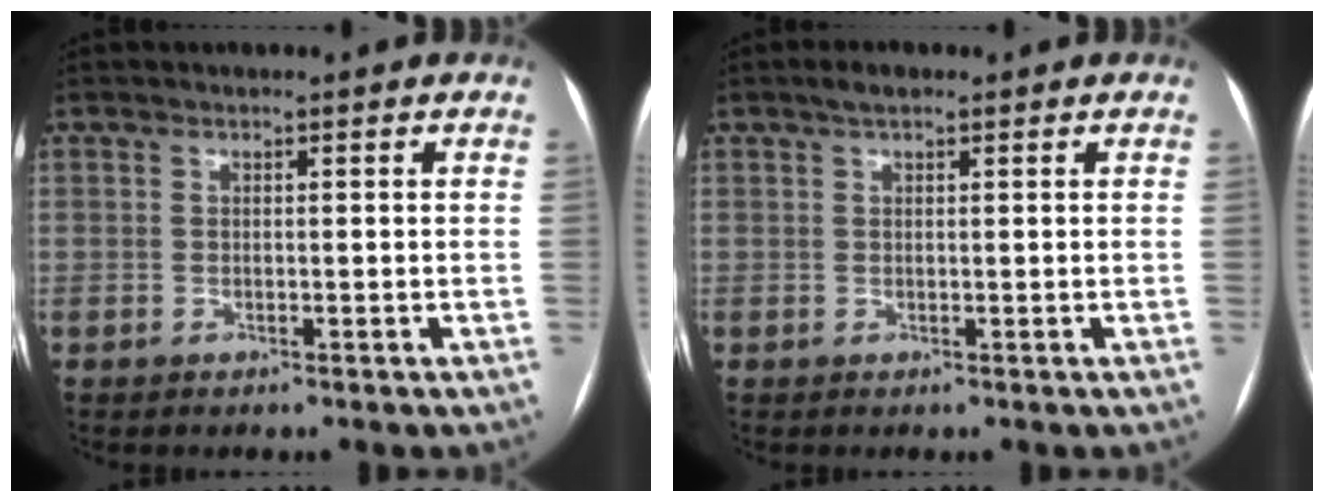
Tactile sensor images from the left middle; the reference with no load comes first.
{"total": 1.8, "force": [1.2, 0.6, 1.2], "torque": [-0.023, 0.013, 0.019]}